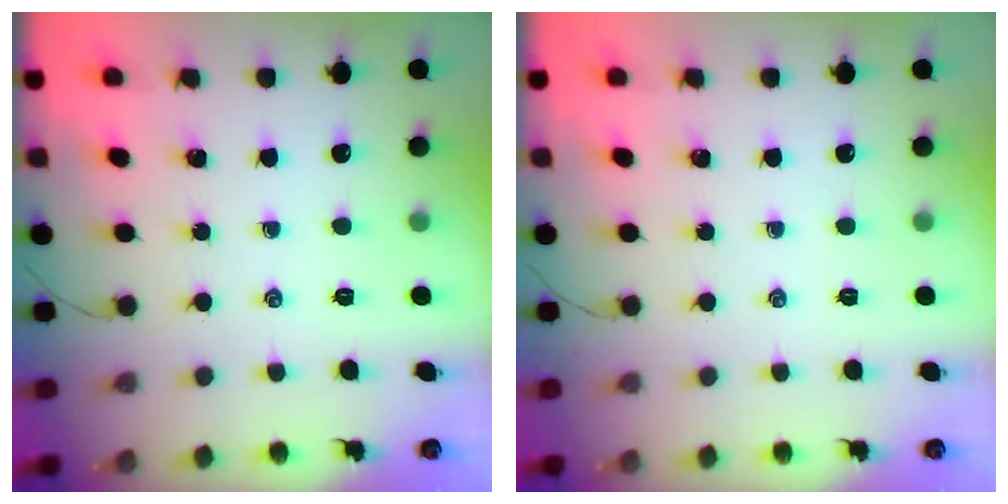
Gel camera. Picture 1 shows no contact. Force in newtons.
{"total": 0.0}